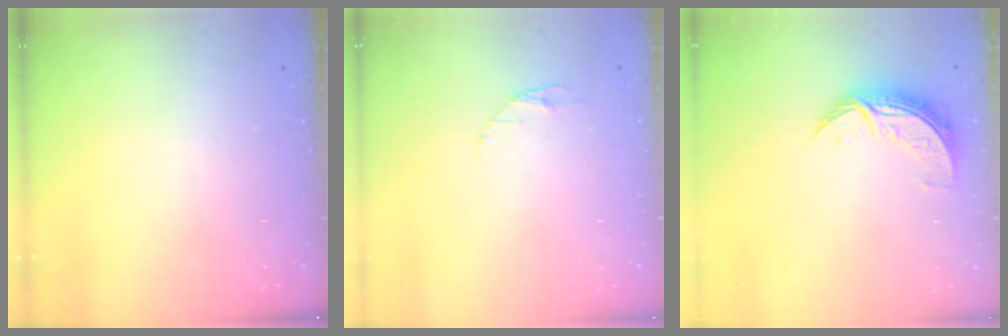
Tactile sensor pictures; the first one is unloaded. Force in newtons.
{"total": 2.9, "press": 2.9, "slide": 0.4}
{"total": 8.7, "press": 8.7, "slide": 0.4}